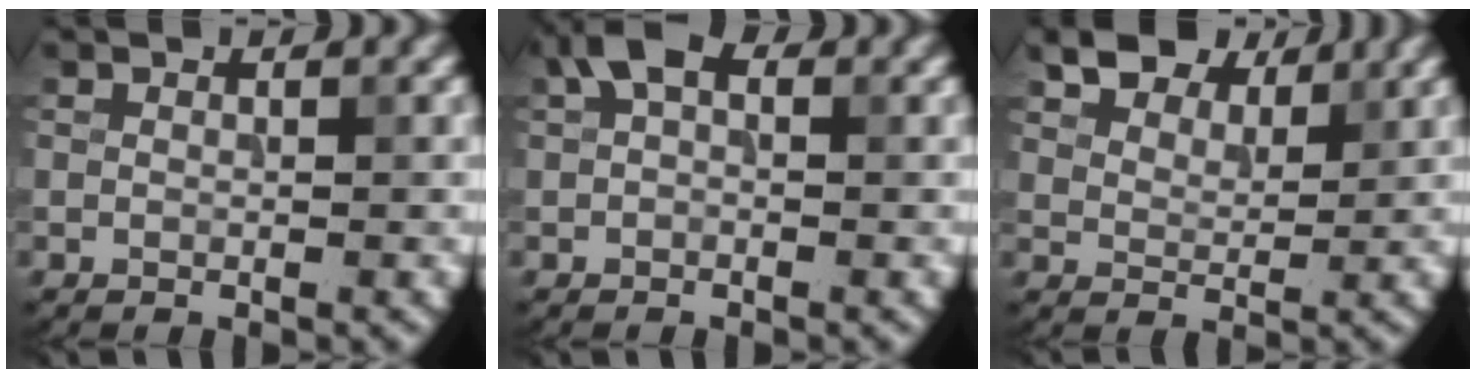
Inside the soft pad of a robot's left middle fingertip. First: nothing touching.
{"total": 2.6, "force": [0.8, 1.6, 1.9], "torque": [-0.030, 0.010, 0.005]}
{"total": 5.9, "force": [4.8, 2.7, 2.2], "torque": [-0.052, -0.011, 0.097]}